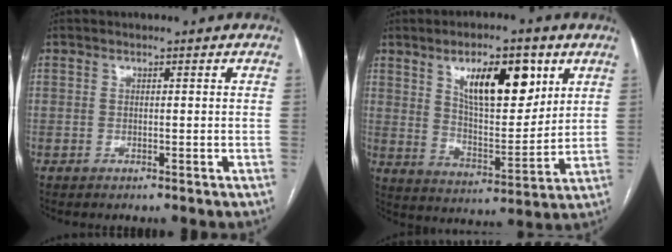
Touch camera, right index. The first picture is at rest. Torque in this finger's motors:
{"motor_torque": [1.13, 1.01, 0.33, 0.15]}